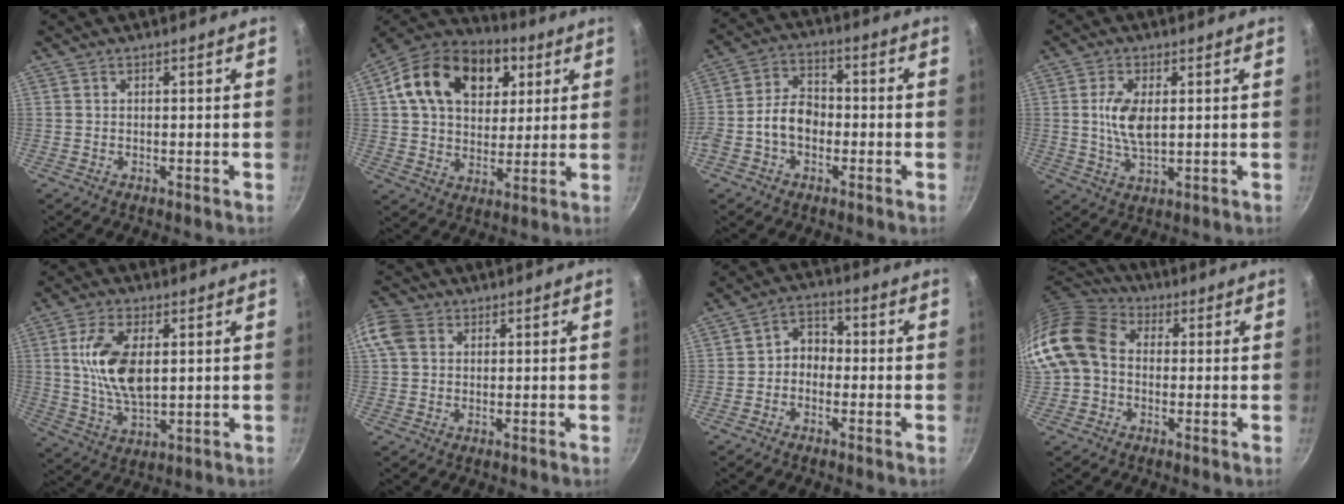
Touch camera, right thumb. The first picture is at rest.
{"total": 21.6, "force": [7.5, 15.0, 13.6], "torque": [-0.206, 0.007, 0.117]}
{"total": 8.1, "force": [-2.0, 5.8, 5.2], "torque": [-0.072, 0.033, -0.048]}
{"total": 7.4, "force": [1.0, 3.6, 6.3], "torque": [-0.123, -0.007, 0.022]}
{"total": 12.2, "force": [2.3, 6.2, 10.2], "torque": [-0.188, -0.008, 0.049]}
{"total": 6.1, "force": [1.8, 4.7, 3.4], "torque": [-0.064, 0.008, 0.023]}
{"total": 4.8, "force": [-1.1, 3.9, 2.6], "torque": [-0.017, 0.025, -0.032]}
{"total": 14.9, "force": [-0.2, 11.8, 9.2], "torque": [-0.174, 0.033, -0.018]}